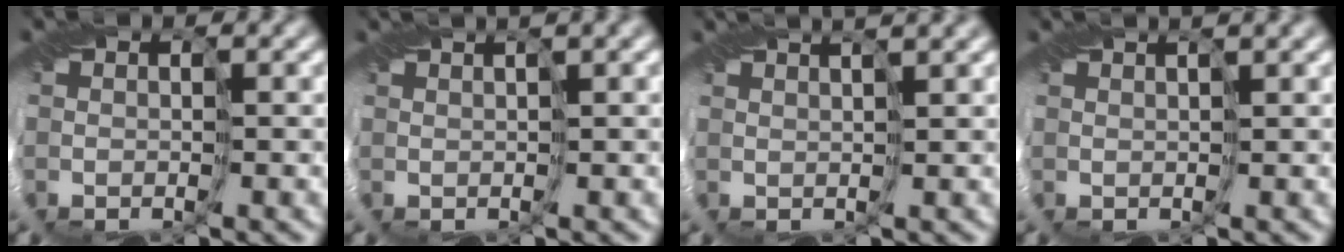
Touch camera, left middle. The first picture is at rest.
{"total": 2.0, "force": [1.2, 0.0, 1.5], "torque": [-0.031, 0.003, 0.022]}
{"total": 3.3, "force": [2.6, 0.5, 2.0], "torque": [-0.028, 0.015, 0.021]}
{"total": 1.7, "force": [1.3, 0.0, 1.1], "torque": [-0.024, 0.002, 0.021]}